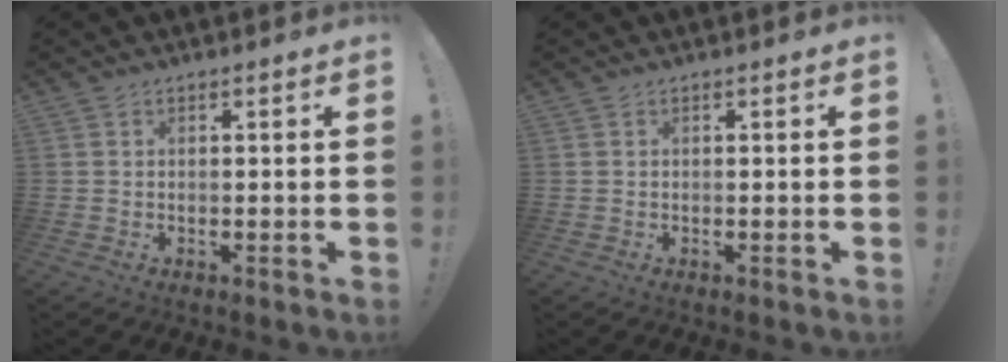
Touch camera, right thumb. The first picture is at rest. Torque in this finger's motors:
{"motor_torque": [0.00, 0.00, 0.00, 0.00, 0.00]}